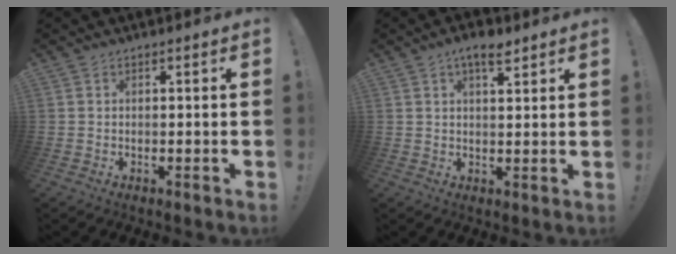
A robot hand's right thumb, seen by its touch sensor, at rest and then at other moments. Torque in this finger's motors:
{"motor_torque": [0.36, 1.29, 0.45, -0.29, -0.01]}